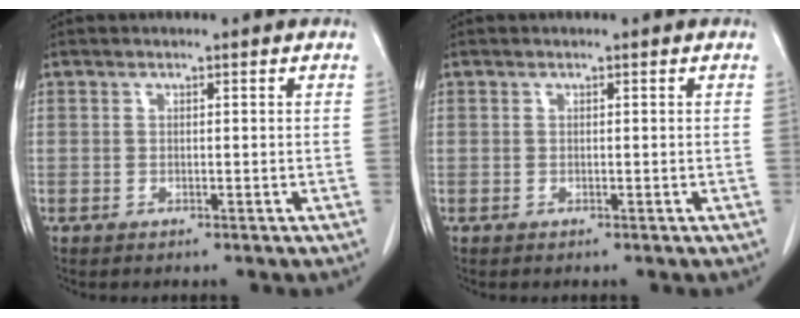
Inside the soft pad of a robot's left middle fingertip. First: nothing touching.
{"total": 0.0}